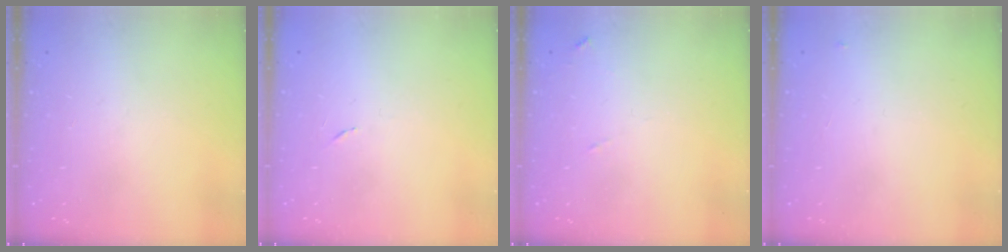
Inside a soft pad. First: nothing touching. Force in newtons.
{"total": 3.5, "press": 3.3, "slide": 1.2}
{"total": 6.3, "press": 6.3, "slide": 0.5}
{"total": 2.8, "press": 2.8, "slide": 0.4}